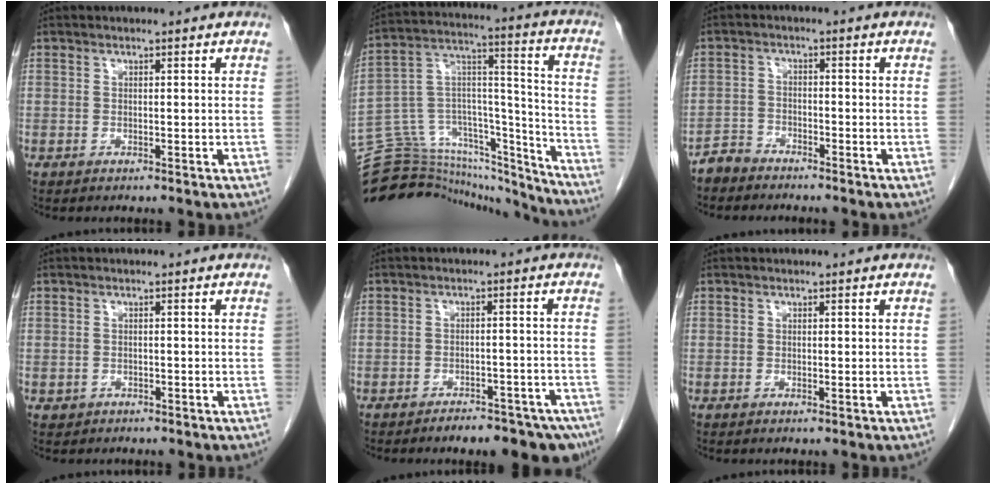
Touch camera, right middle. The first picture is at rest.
{"total": 28.1, "force": [-26.3, 6.9, 7.2], "torque": [-0.136, 0.046, -0.399]}
{"total": 3.0, "force": [-2.8, 1.0, -0.2], "torque": [0.002, -0.001, -0.056]}
{"total": 1.0, "force": [-0.5, 0.8, 0.0], "torque": [-0.005, 0.004, -0.006]}
{"total": 10.6, "force": [-8.7, 3.7, 4.6], "torque": [-0.035, 0.014, -0.105]}
{"total": 0.0}